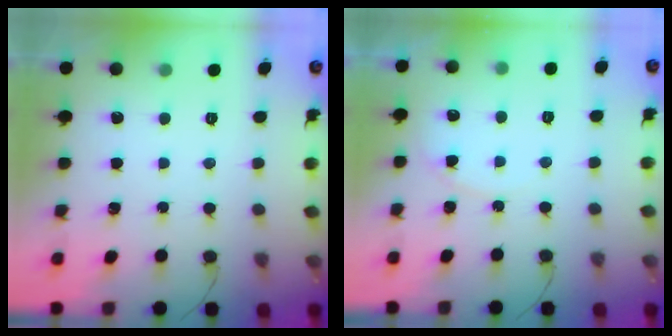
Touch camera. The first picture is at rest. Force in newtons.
{"total": 5.1, "press": 5.1, "slide": 0.3}